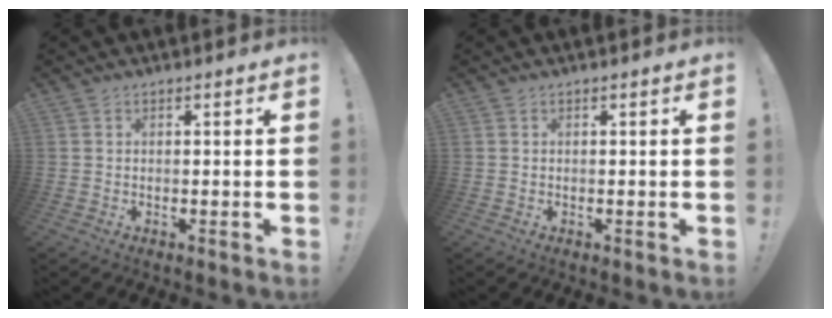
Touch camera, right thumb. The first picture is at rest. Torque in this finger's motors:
{"motor_torque": [0.00, 0.00, 0.00, 0.00, 0.00]}